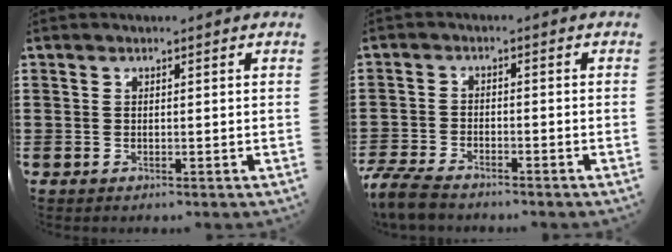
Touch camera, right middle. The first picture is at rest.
{"total": 4.5, "force": [-4.1, 0.8, 1.6], "torque": [-0.052, -0.005, -0.089]}